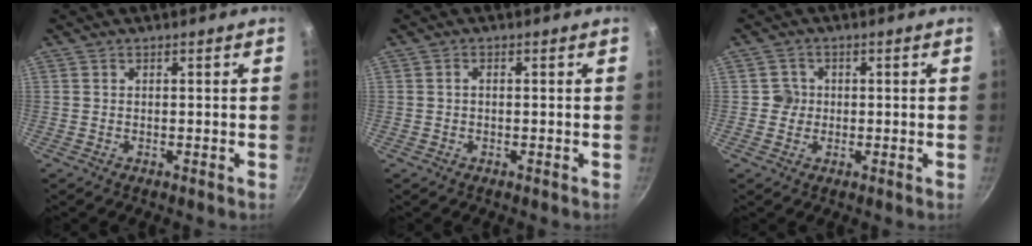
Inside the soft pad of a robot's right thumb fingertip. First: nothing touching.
{"total": 0.8, "force": [0.0, 0.5, 0.7], "torque": [-0.009, 0.002, -0.003]}
{"total": 2.8, "force": [0.0, 2.7, 0.5], "torque": [0.011, 0.007, -0.004]}